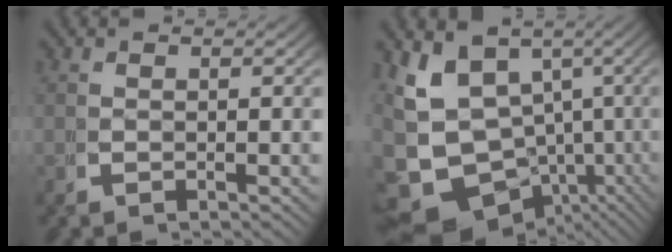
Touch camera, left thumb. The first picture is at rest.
{"total": 16.0, "force": [-3.0, 12.3, 9.8], "torque": [-0.220, -0.082, -0.019]}